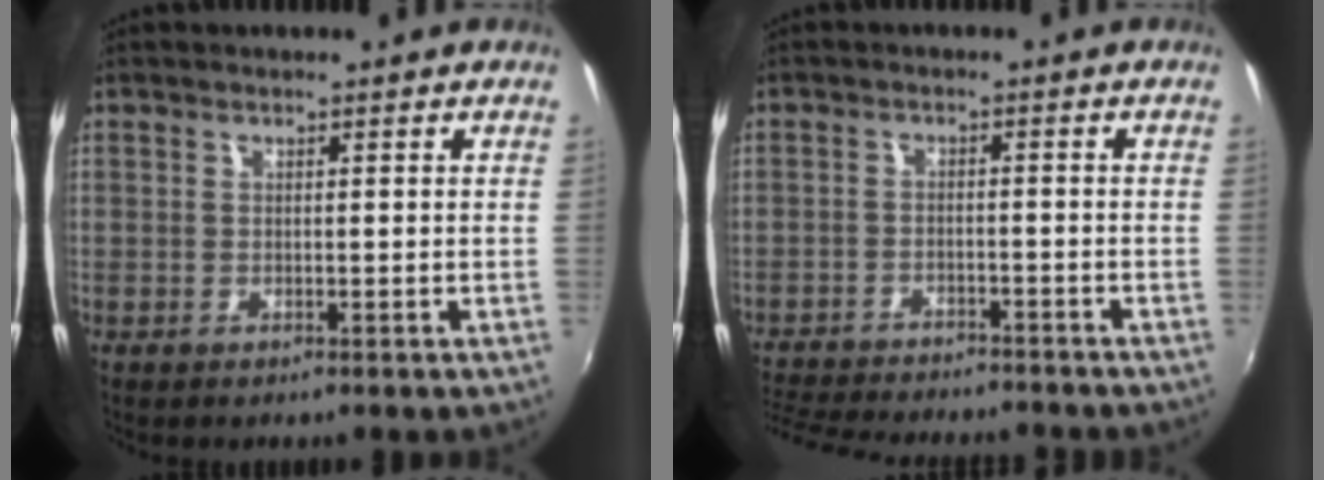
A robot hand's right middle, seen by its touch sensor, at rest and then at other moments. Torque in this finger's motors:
{"motor_torque": [0.96, -1.18, 0.30, 0.10]}